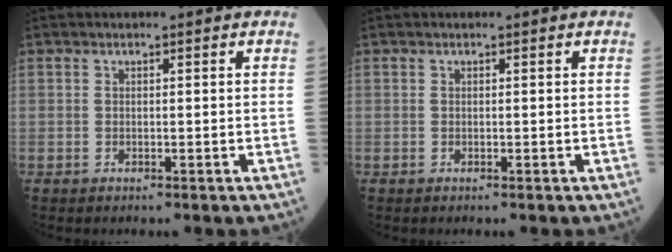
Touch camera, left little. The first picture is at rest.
{"total": 0.0}